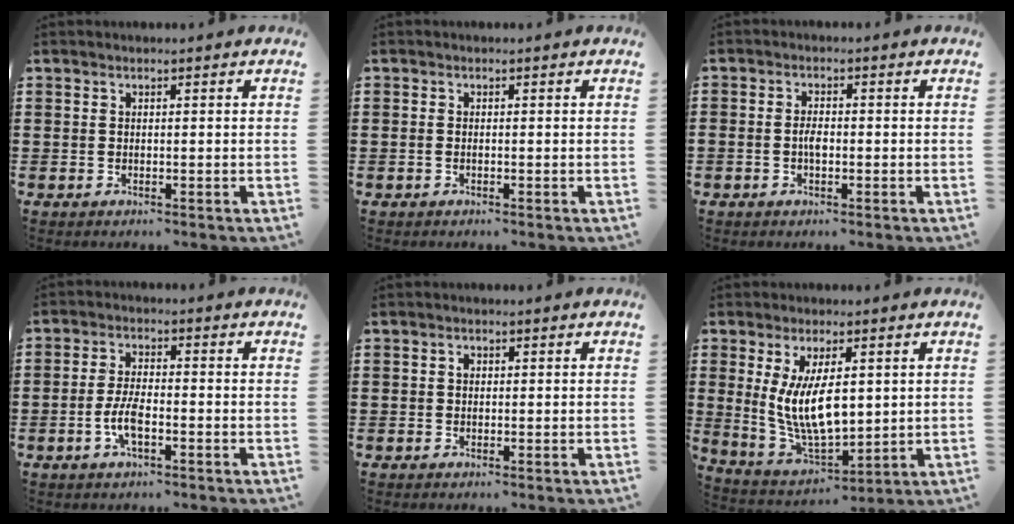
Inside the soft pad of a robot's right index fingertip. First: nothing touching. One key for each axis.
{"total": 0.5, "fx": -0.3, "fy": 0.2, "fz": 0.4, "tx": -0.010, "ty": -0.003, "tz": -0.005}
{"total": 2.0, "fx": -0.7, "fy": 1.0, "fz": 1.7, "tx": -0.032, "ty": 0.004, "tz": -0.013}
{"total": 5.0, "fx": -1.7, "fy": 1.8, "fz": 4.3, "tx": -0.102, "ty": -0.001, "tz": -0.039}
{"total": 0.7, "fx": 0.2, "fy": 0.6, "fz": 0.4, "tx": -0.009, "ty": 0.002, "tz": 0.004}
{"total": 9.7, "fx": 1.5, "fy": 4.2, "fz": 8.6, "tx": -0.183, "ty": -0.001, "tz": 0.027}